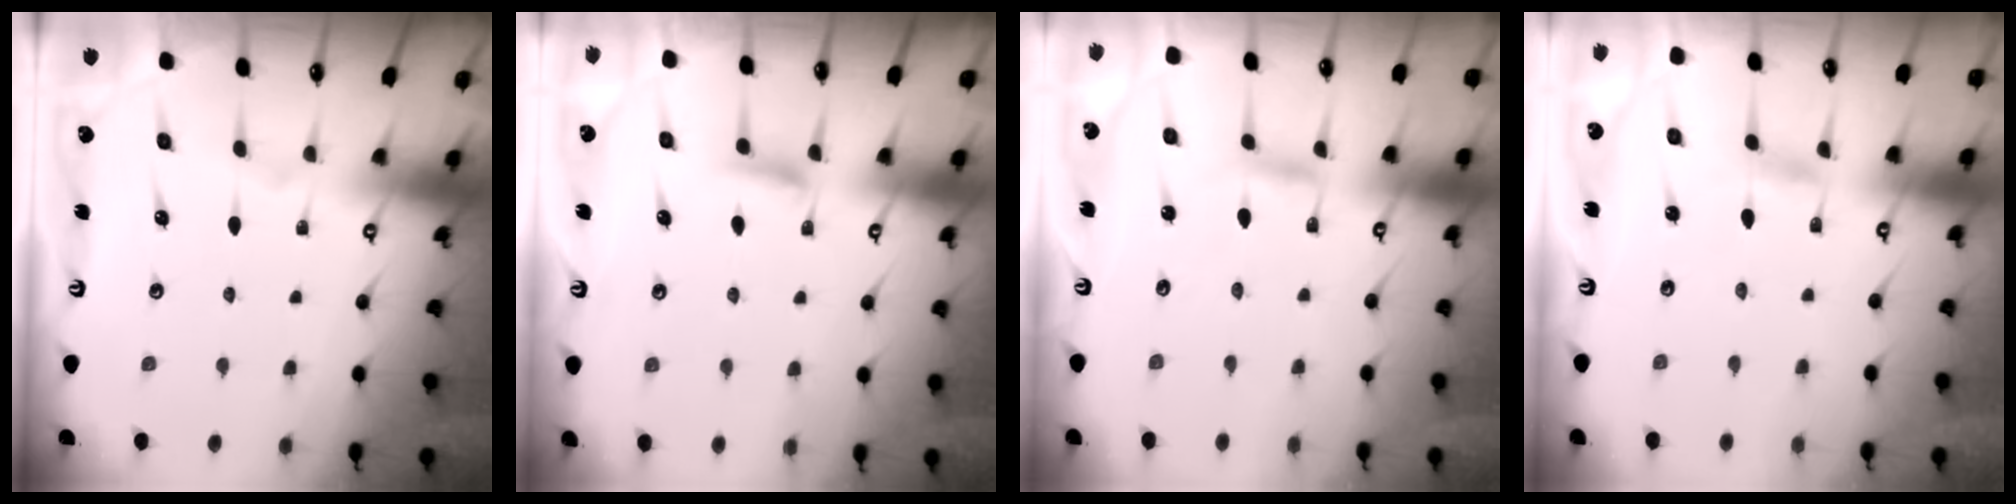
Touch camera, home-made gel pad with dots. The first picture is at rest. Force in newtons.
{"total": 5.9, "press": 5.8, "slide": 0.8}
{"total": 2.8, "press": 2.8, "slide": 0.2}
{"total": 1.6, "press": 1.6, "slide": 0.2}